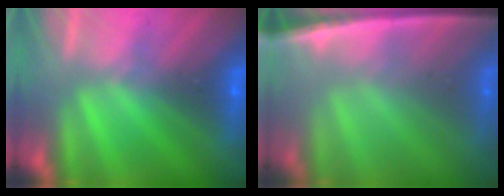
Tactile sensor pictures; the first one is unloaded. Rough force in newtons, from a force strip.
{"total": 6.5}